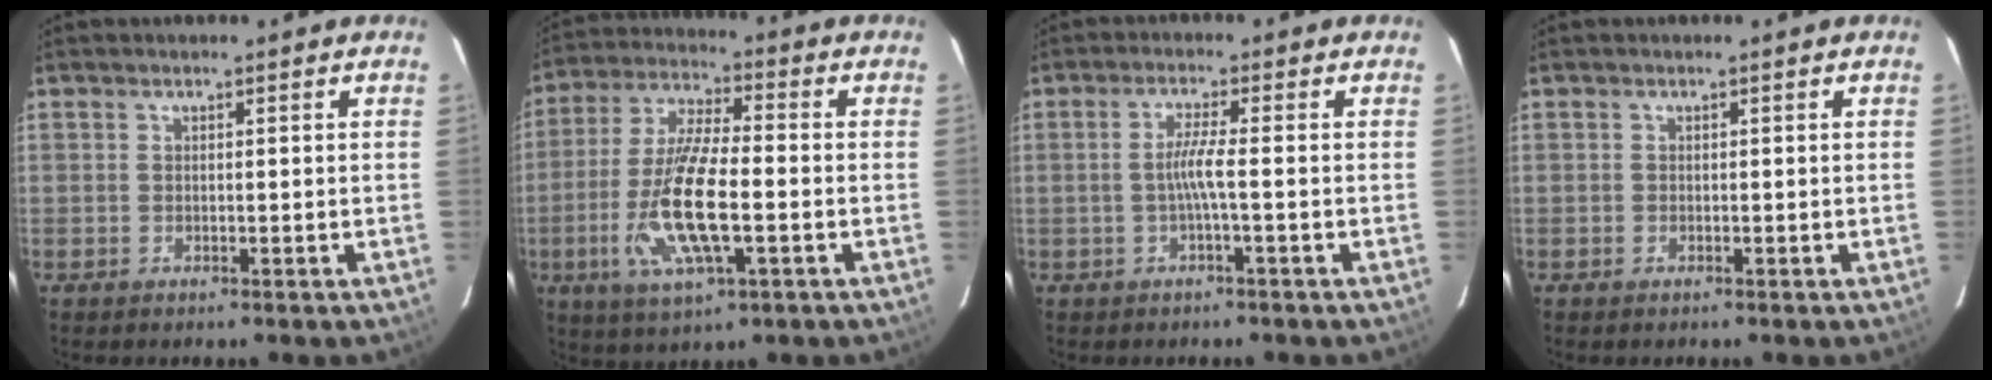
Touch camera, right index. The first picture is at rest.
{"total": 15.1, "force": [-3.8, 4.1, 14.1], "torque": [-0.294, -0.010, -0.072]}
{"total": 2.9, "force": [-0.7, -1.4, 2.4], "torque": [-0.050, -0.005, -0.012]}
{"total": 0.8, "force": [0.0, -0.4, -0.6], "torque": [0.012, -0.005, -0.001]}